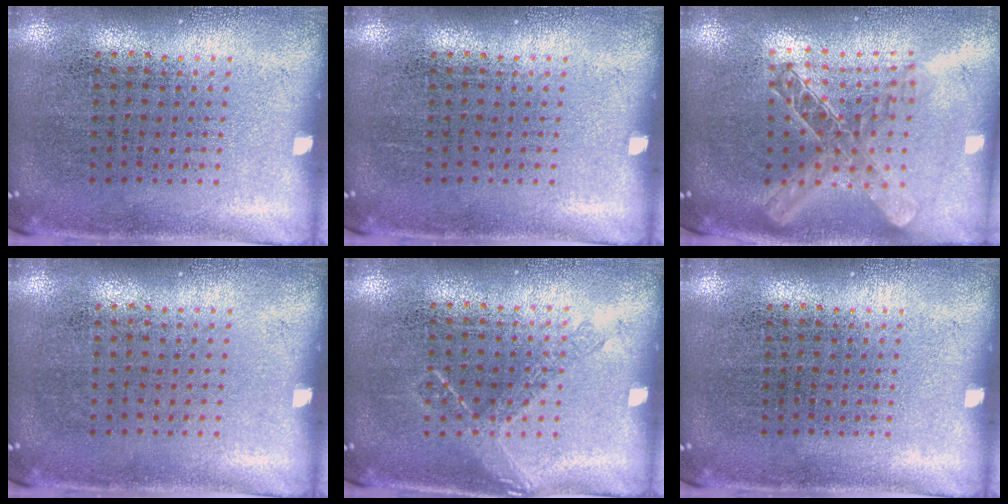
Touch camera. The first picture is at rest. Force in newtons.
{"total": 0.0}
{"total": 2.0, "press": 1.7, "slide": 1.1}
{"total": 0.0}
{"total": 0.8, "press": 0.8, "slide": 0.3}
{"total": 0.0}